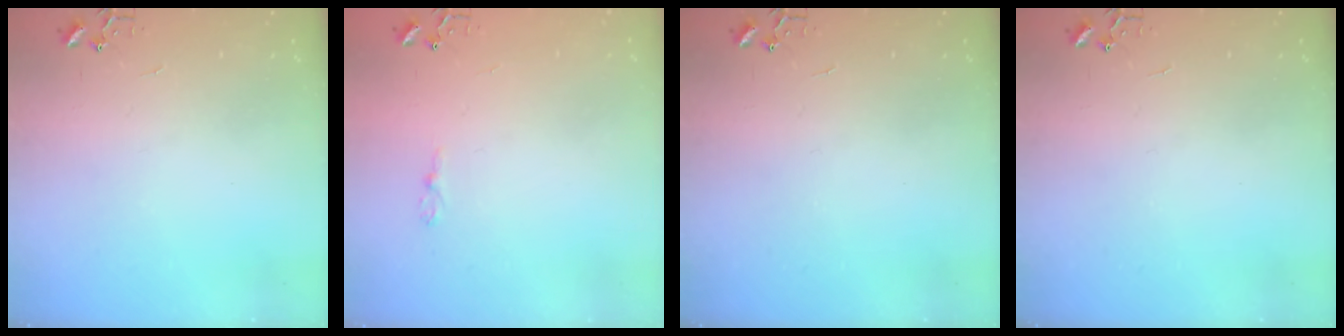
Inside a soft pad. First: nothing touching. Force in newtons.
{"total": 3.6, "press": 3.6, "slide": 0.4}
{"total": 0.0}
{"total": 0.0}